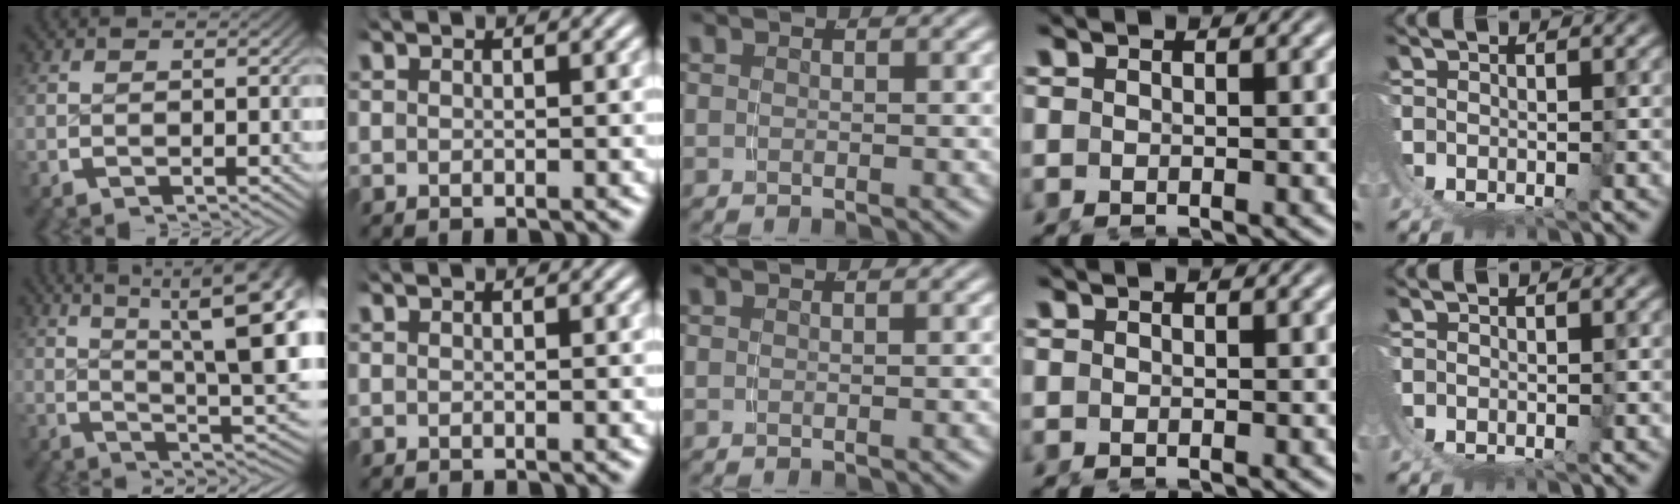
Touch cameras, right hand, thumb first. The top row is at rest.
{"thumb": {"total": 12.5, "force": [2.2, 5.9, 10.8], "torque": [-0.126, -0.020, 0.037]}}